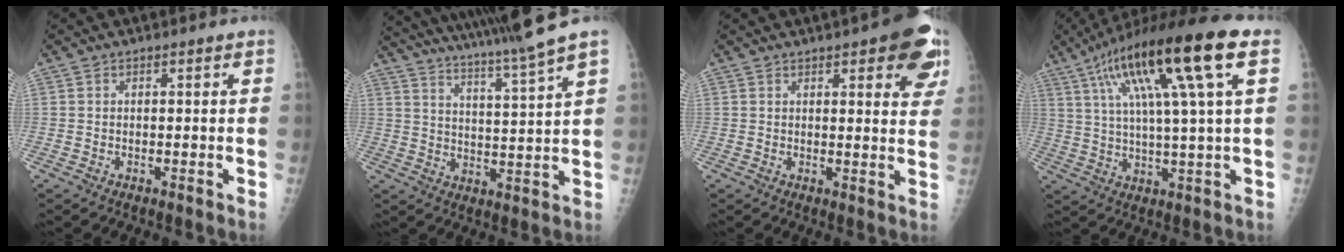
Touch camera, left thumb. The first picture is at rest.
{"total": 16.0, "force": [13.7, -2.1, 7.9], "torque": [-0.127, -0.083, 0.210]}
{"total": 12.1, "force": [6.1, 3.9, 9.7], "torque": [-0.081, -0.019, 0.069]}
{"total": 20.5, "force": [8.5, 2.3, 18.6], "torque": [-0.325, 0.012, 0.138]}